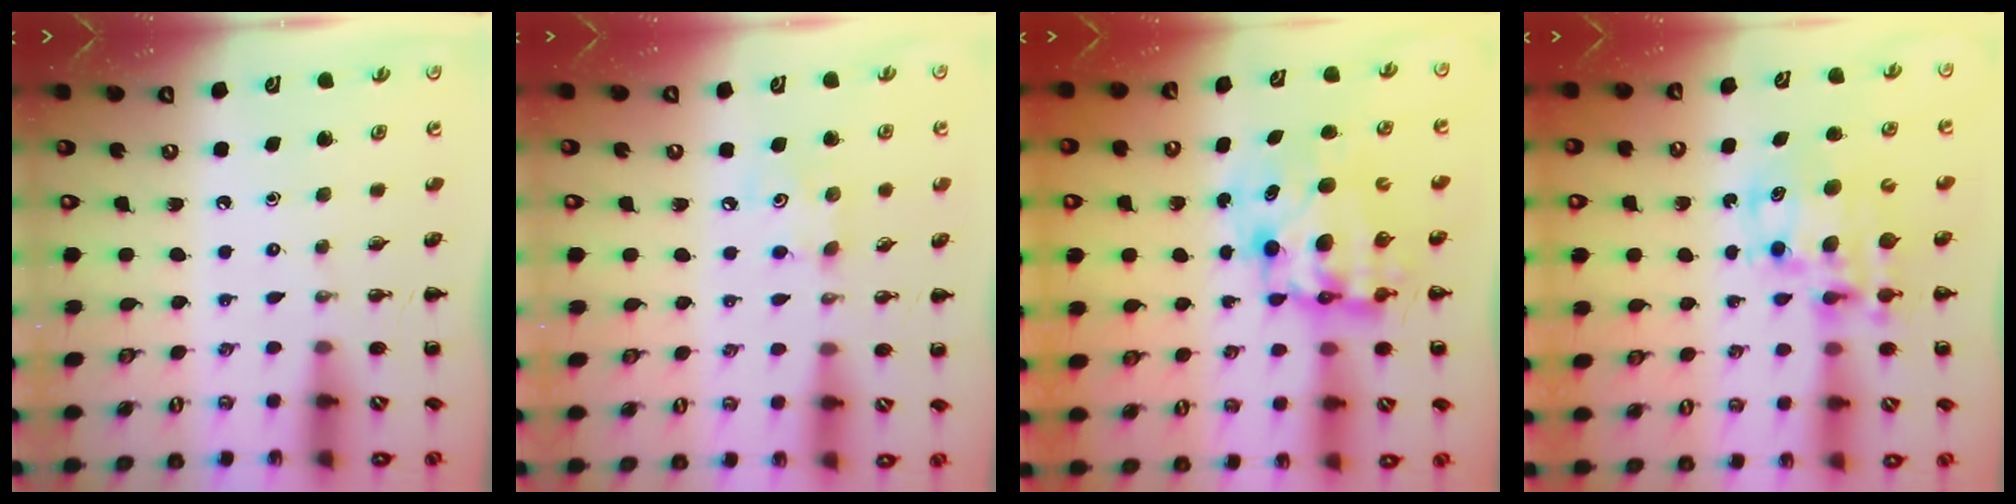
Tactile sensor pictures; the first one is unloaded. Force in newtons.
{"total": 4.8, "press": 4.7, "slide": 0.9}
{"total": 9.8, "press": 9.5, "slide": 2.6}
{"total": 11.0, "press": 10.6, "slide": 2.8}